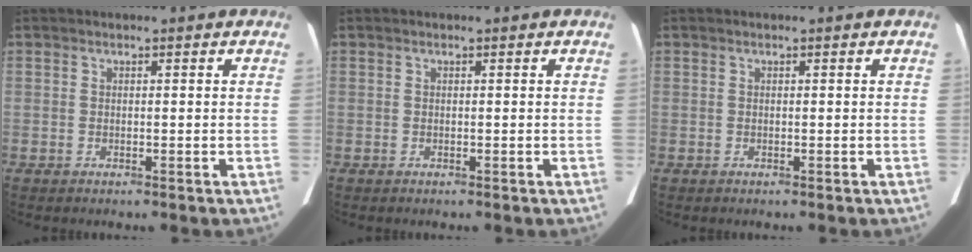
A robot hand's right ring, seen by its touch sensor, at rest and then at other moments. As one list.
[{"total": 0.0}, {"total": 0.0}]